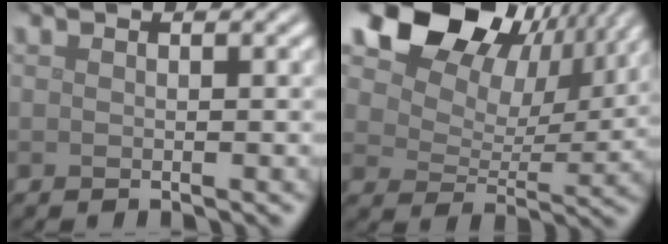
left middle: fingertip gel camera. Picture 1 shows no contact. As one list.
[{"total": 14.8, "force": [8.8, 9.1, 7.6], "torque": [-0.144, 0.034, 0.134]}]